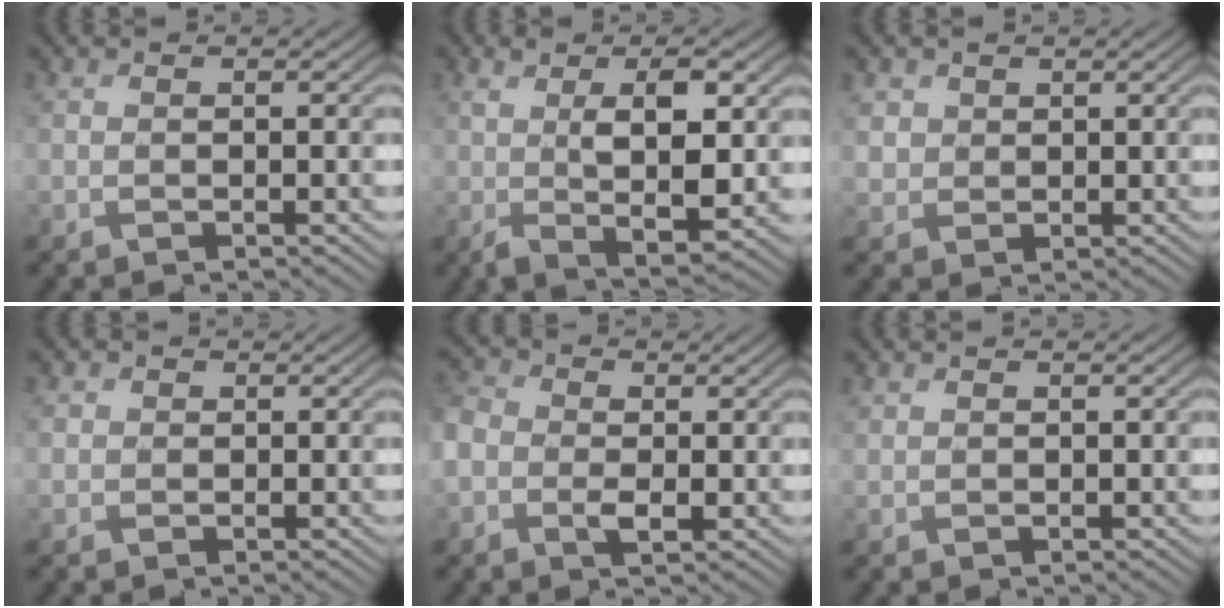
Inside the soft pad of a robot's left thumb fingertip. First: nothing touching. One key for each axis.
{"total": 7.2, "fx": 1.2, "fy": 2.4, "fz": 6.7, "tx": -0.130, "ty": -0.008, "tz": 0.024}
{"total": 2.6, "fx": 1.2, "fy": 2.3, "fz": 0.5, "tx": -0.025, "ty": -0.004, "tz": 0.025}
{"total": 1.5, "fx": 0.3, "fy": 1.5, "fz": 0.2, "tx": -0.001, "ty": -0.001, "tz": 0.003}
{"total": 5.8, "fx": -0.9, "fy": 4.2, "fz": 3.9, "tx": -0.101, "ty": 0.001, "tz": -0.030}
{"total": 0.8, "fx": 0.7, "fy": 0.3, "fz": 0.1, "tx": -0.004, "ty": 0.000, "tz": 0.017}